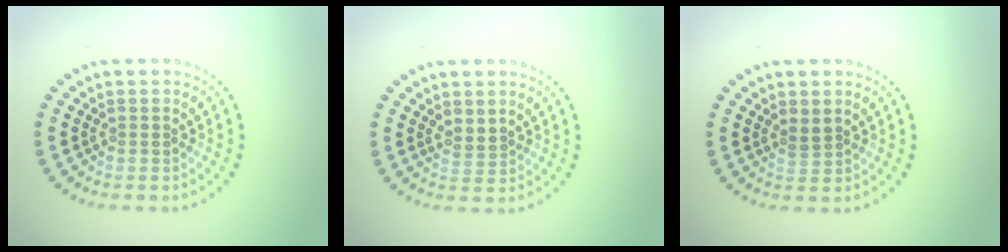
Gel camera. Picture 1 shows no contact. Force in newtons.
{"total": 1.2, "press": 1.0, "slide": 0.7}
{"total": 1.1, "press": 0.9, "slide": 0.7}